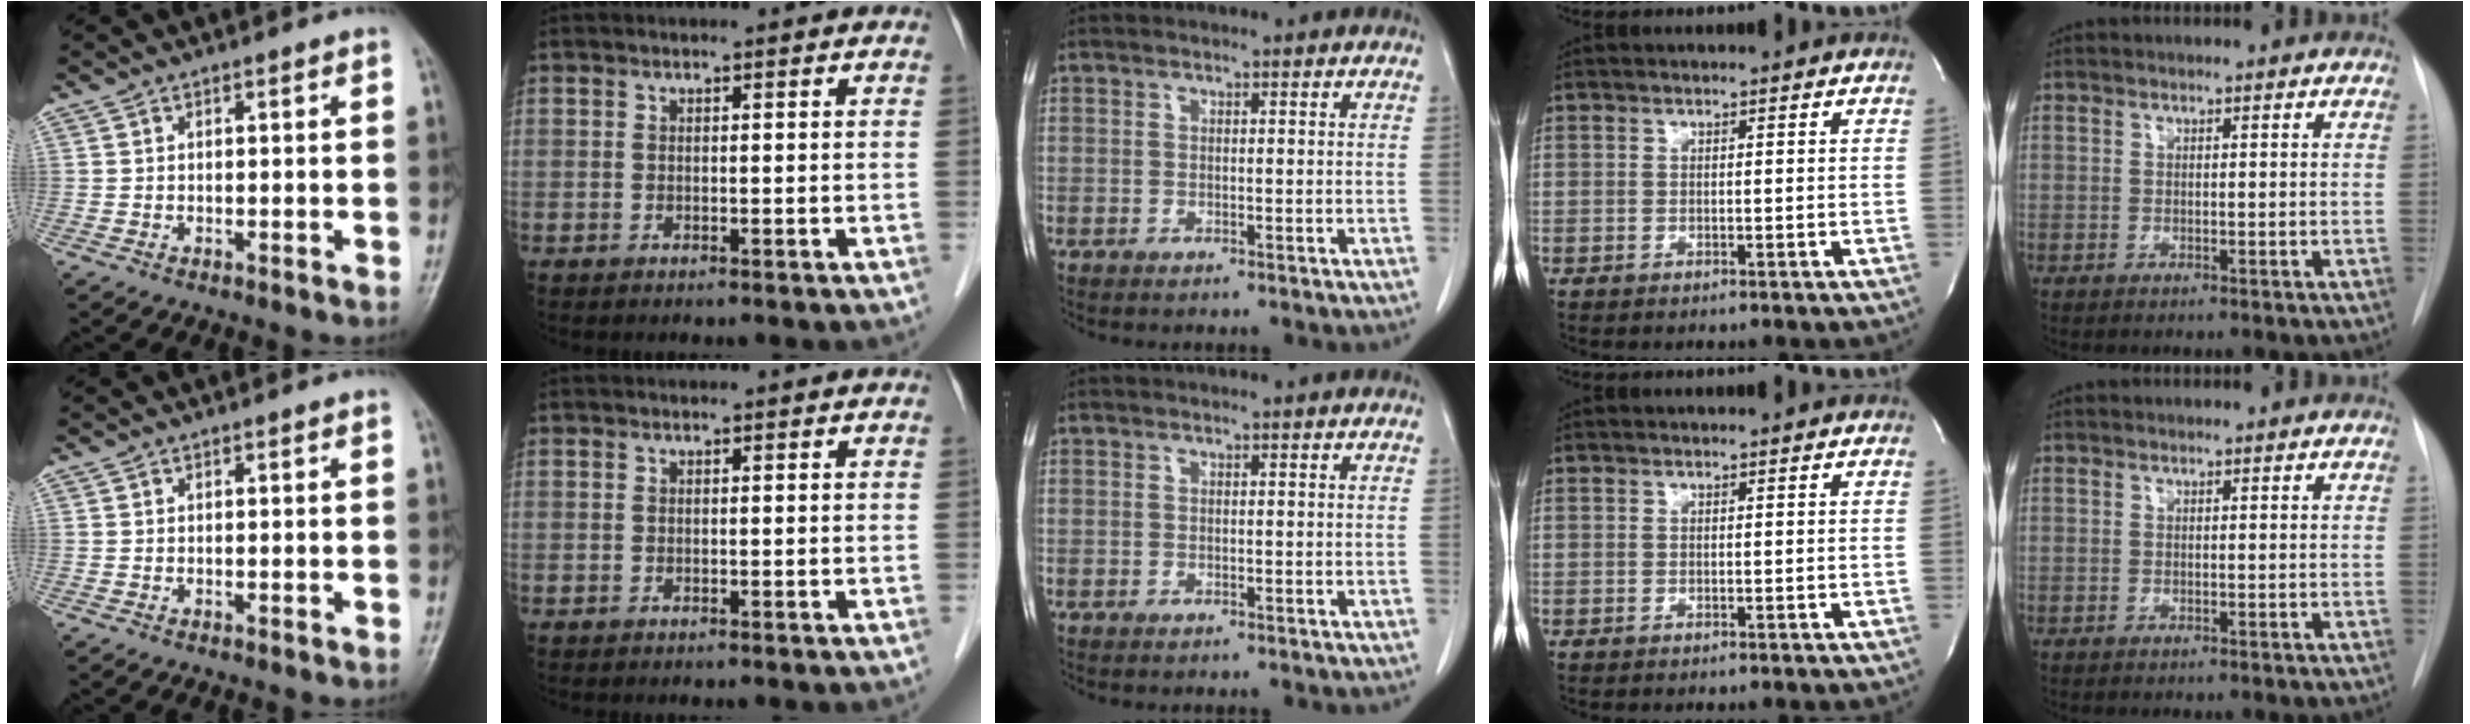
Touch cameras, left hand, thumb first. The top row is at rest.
{}